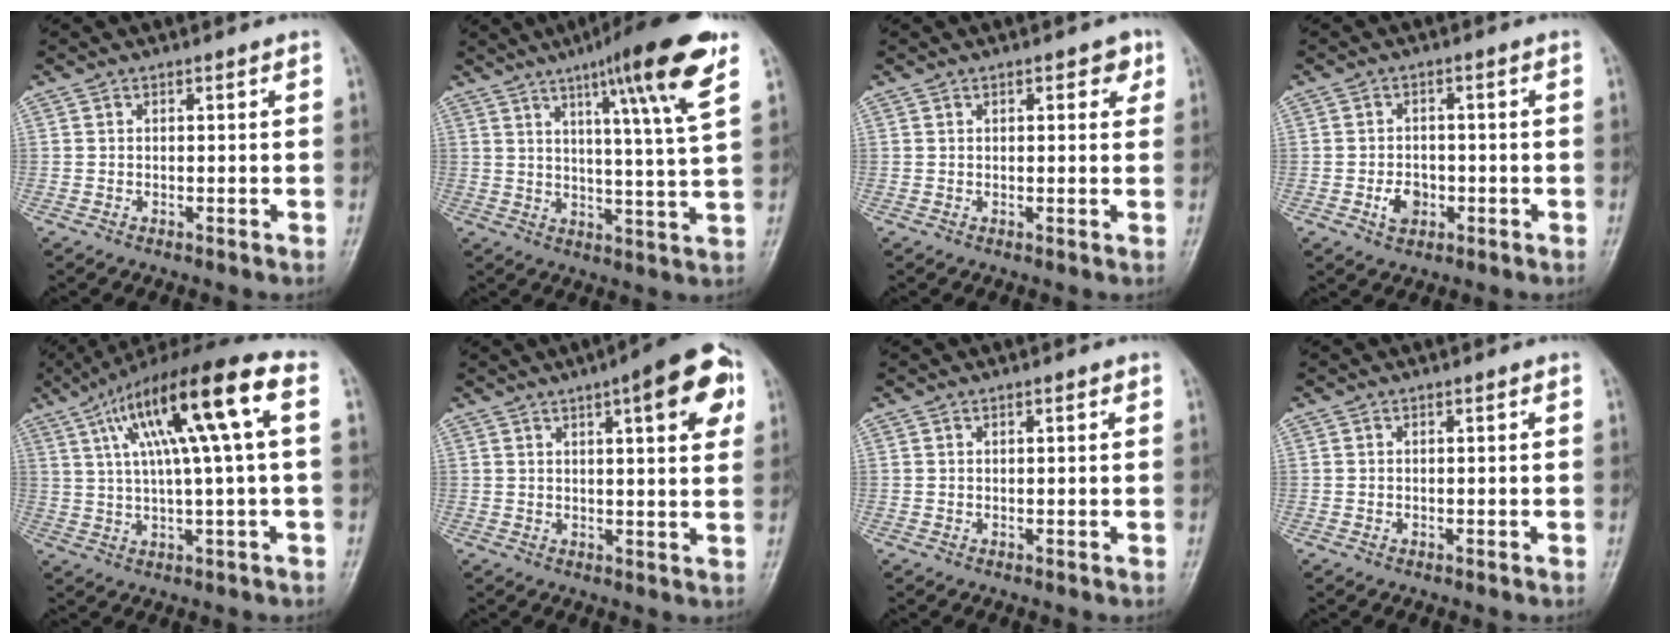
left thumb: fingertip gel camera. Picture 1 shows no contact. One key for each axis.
{"total": 15.9, "fx": 8.4, "fy": 0.9, "fz": 13.4, "tx": -0.194, "ty": -0.034, "tz": 0.118}
{"total": 3.4, "fx": 1.5, "fy": 1.6, "fz": 2.6, "tx": -0.019, "ty": -0.001, "tz": 0.013}
{"total": 4.2, "fx": -1.5, "fy": 3.1, "fz": 2.4, "tx": -0.029, "ty": 0.010, "tz": -0.023}
{"total": 17.6, "fx": 4.7, "fy": 2.5, "fz": 16.8, "tx": -0.292, "ty": 0.032, "tz": 0.076}
{"total": 11.7, "fx": 4.9, "fy": 3.0, "fz": 10.2, "tx": -0.112, "ty": -0.001, "tz": 0.055}
{"total": 0.8, "fx": 0.3, "fy": 0.2, "fz": 0.7, "tx": -0.013, "ty": 0.002, "tz": 0.003}
{"total": 0.0}